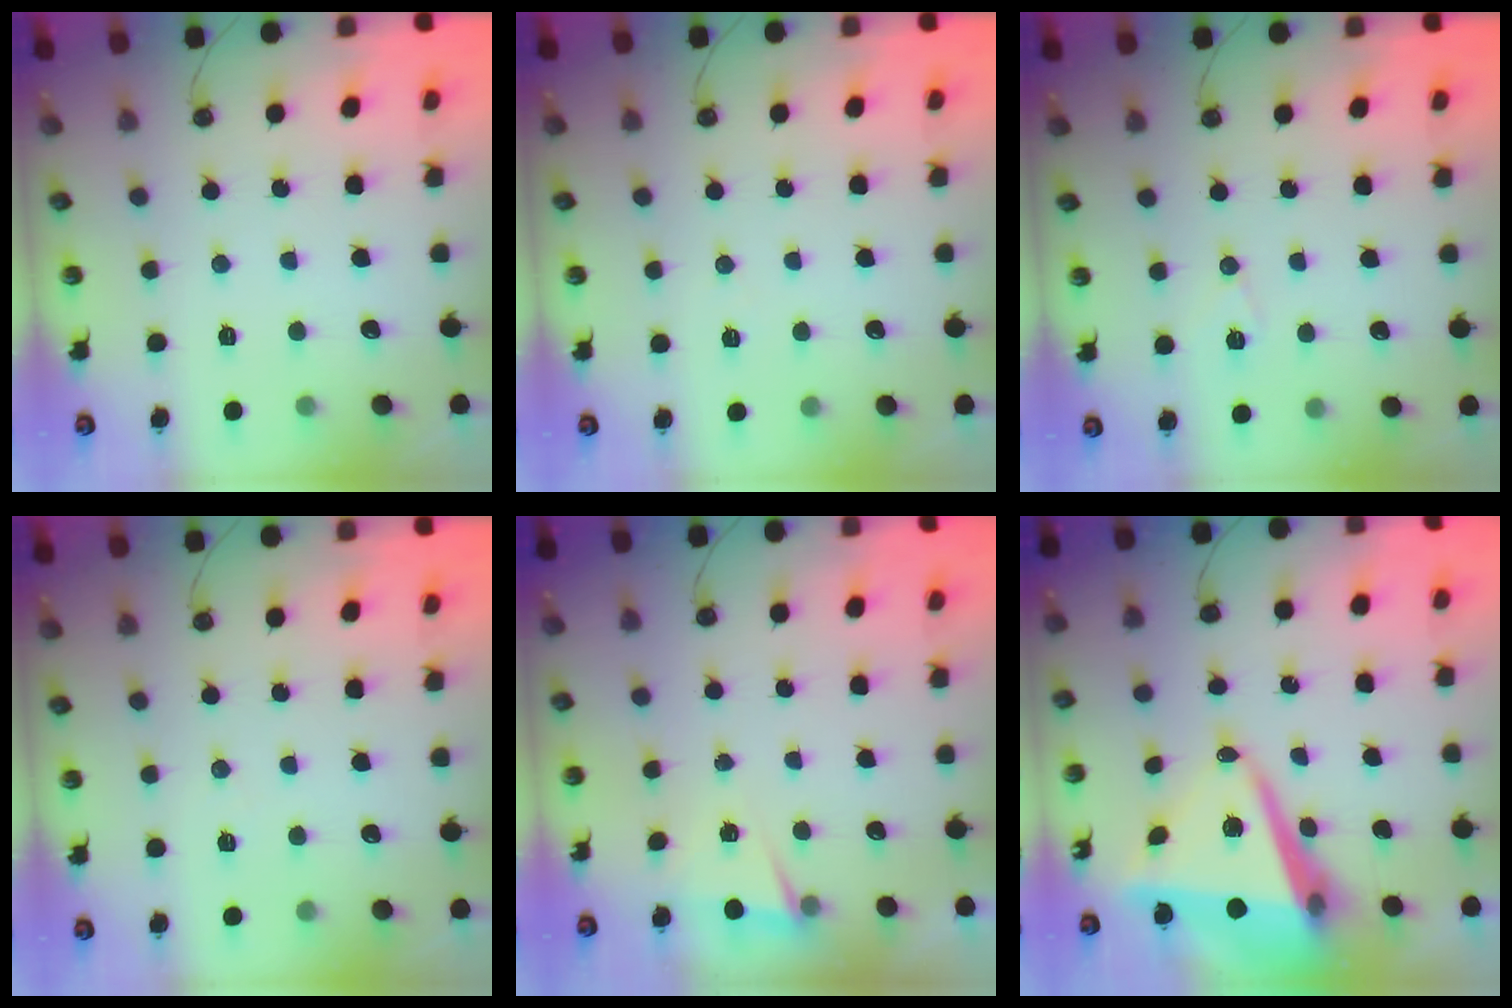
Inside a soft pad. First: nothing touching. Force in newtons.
{"total": 5.9, "press": 4.0, "slide": 4.3}
{"total": 6.6, "press": 6.5, "slide": 1.1}
{"total": 3.8, "press": 3.0, "slide": 2.3}
{"total": 2.4, "press": 2.2, "slide": 1.1}
{"total": 11.5, "press": 11.3, "slide": 2.0}